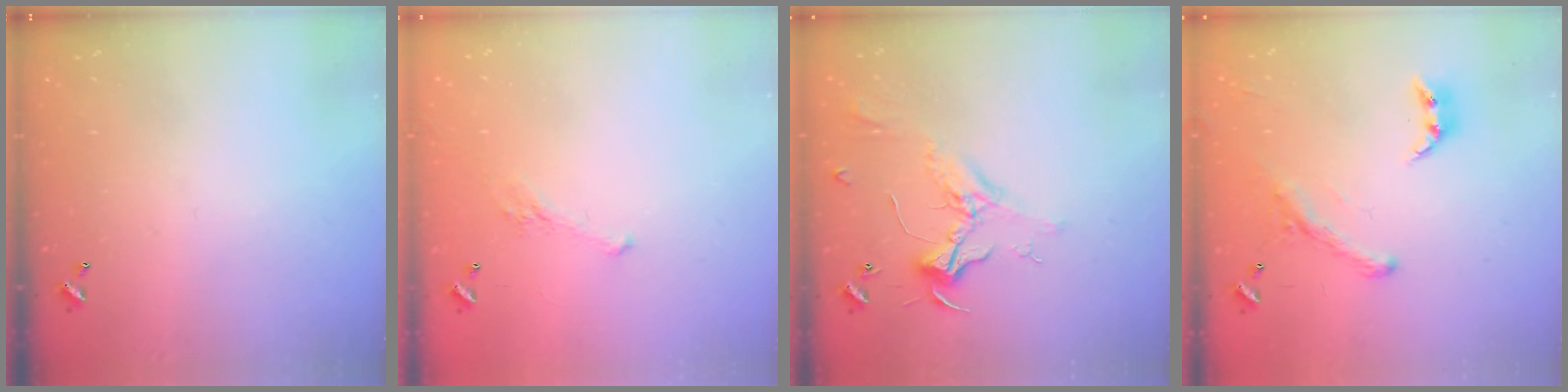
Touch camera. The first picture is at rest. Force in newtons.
{"total": 4.9, "press": 4.8, "slide": 1.0}
{"total": 2.4, "press": 2.3, "slide": 0.8}
{"total": 2.2, "press": 1.9, "slide": 1.0}